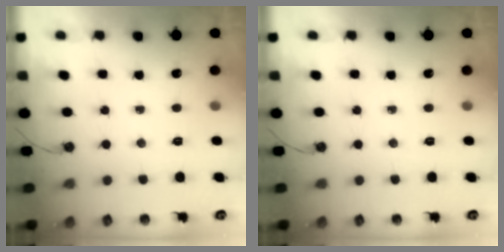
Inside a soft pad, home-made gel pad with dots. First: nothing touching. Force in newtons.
{"total": 0.0}